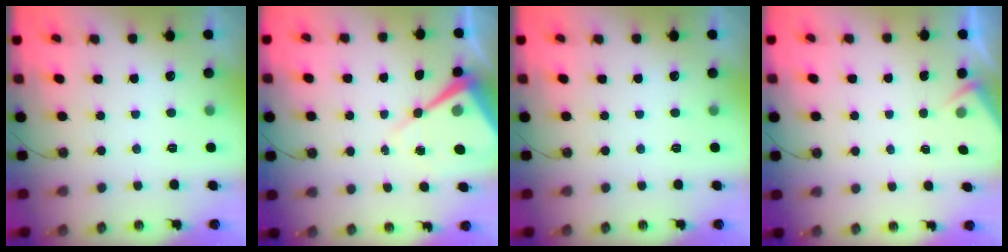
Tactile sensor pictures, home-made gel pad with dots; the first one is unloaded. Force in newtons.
{"total": 10.4, "press": 10.4, "slide": 0.8}
{"total": 0.0}
{"total": 2.6, "press": 2.6, "slide": 0.4}